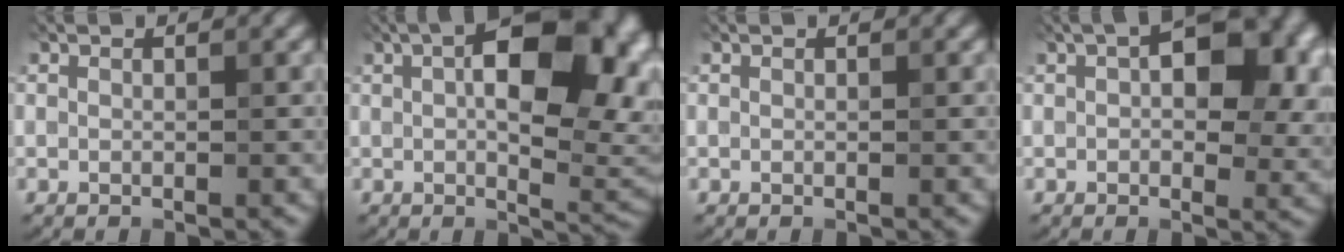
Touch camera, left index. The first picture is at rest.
{"total": 13.5, "force": [3.1, 6.5, 11.4], "torque": [-0.141, 0.014, 0.043]}
{"total": 0.0}
{"total": 10.4, "force": [3.0, 5.7, 8.2], "torque": [-0.110, 0.012, 0.038]}